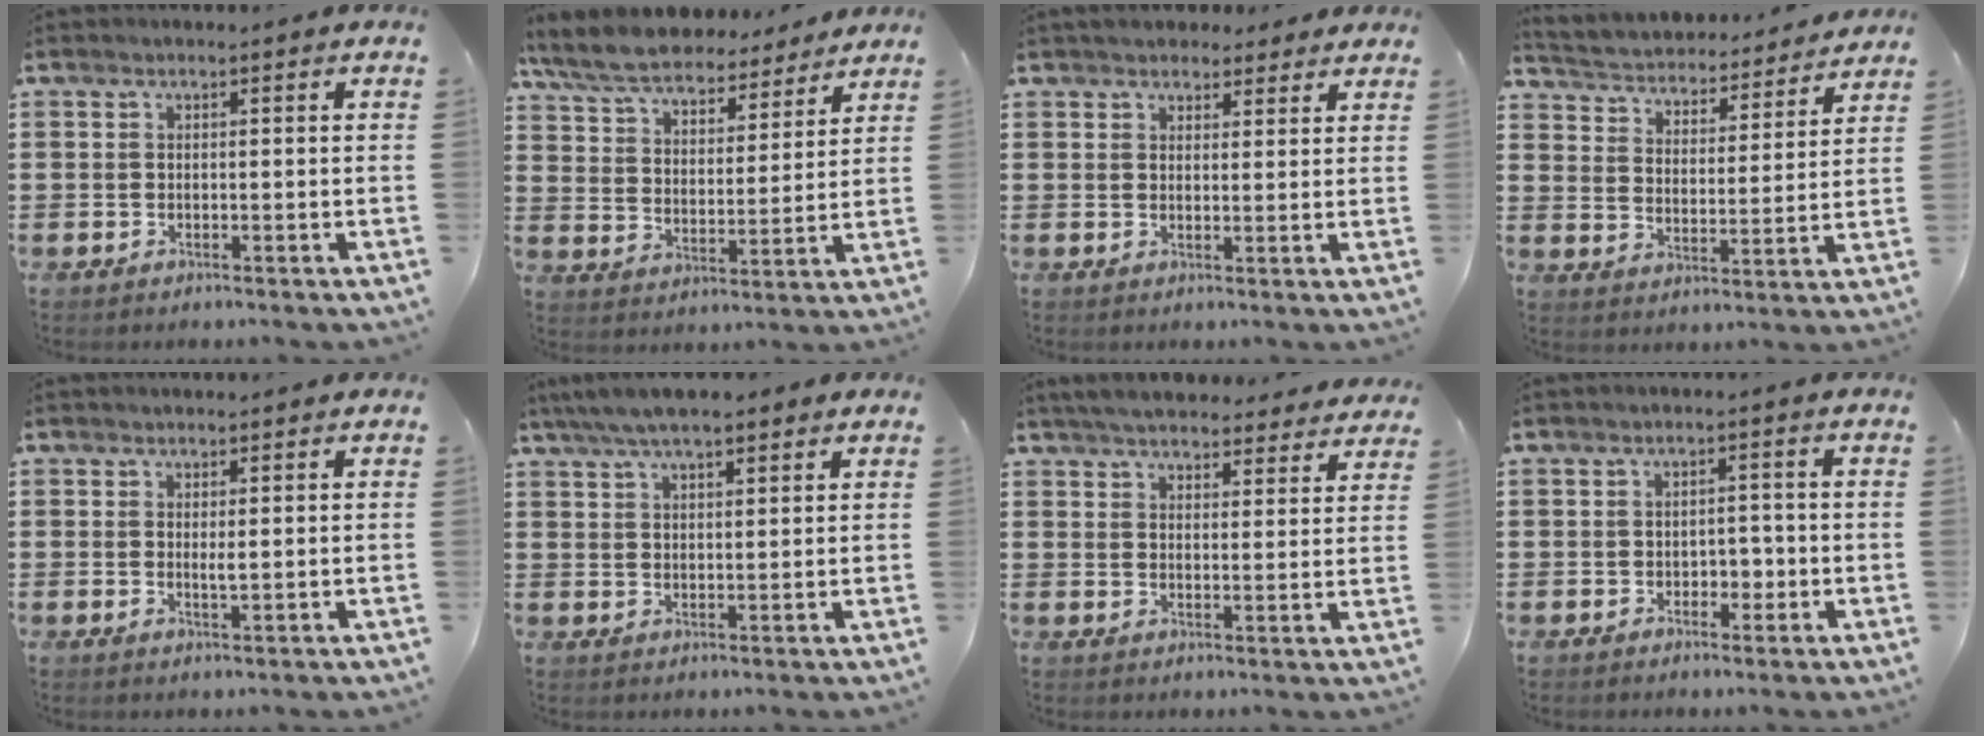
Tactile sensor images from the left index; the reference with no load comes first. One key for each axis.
{"total": 7.9, "fx": 7.3, "fy": 1.4, "fz": 2.6, "tx": -0.081, "ty": -0.037, "tz": 0.130}
{"total": 3.1, "fx": 2.7, "fy": 1.4, "fz": 0.4, "tx": -0.016, "ty": 0.002, "tz": 0.051}
{"total": 3.3, "fx": 3.3, "fy": 0.3, "fz": -0.2, "tx": -0.021, "ty": -0.034, "tz": 0.047}
{"total": 1.5, "fx": 0.4, "fy": 0.2, "fz": 1.4, "tx": -0.028, "ty": 0.000, "tz": 0.007}
{"total": 5.4, "fx": 4.3, "fy": 1.4, "fz": 2.9, "tx": -0.067, "ty": 0.000, "tz": 0.079}
{"total": 5.2, "fx": 5.0, "fy": 0.5, "fz": 1.2, "tx": -0.042, "ty": -0.018, "tz": 0.090}
{"total": 2.4, "fx": -0.7, "fy": 1.7, "fz": 1.5, "tx": -0.026, "ty": 0.001, "tz": -0.019}